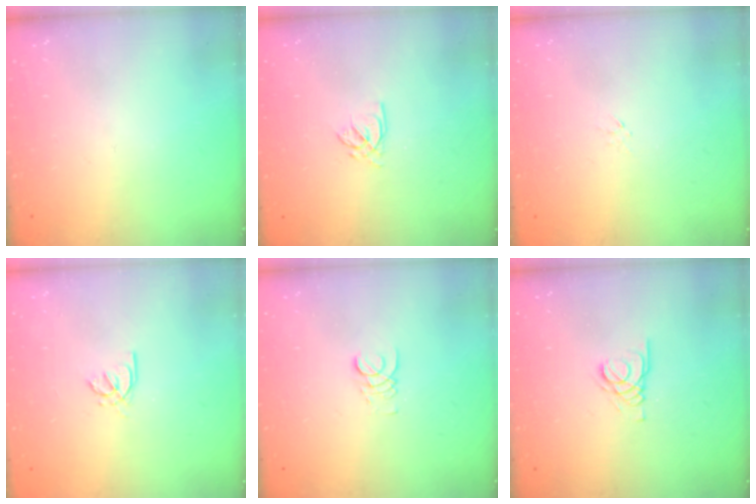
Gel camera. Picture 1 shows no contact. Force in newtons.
{"total": 2.2, "press": 2.2, "slide": 0.3}
{"total": 0.0}
{"total": 1.4, "press": 1.3, "slide": 0.4}
{"total": 3.4, "press": 3.4, "slide": 0.3}
{"total": 1.6, "press": 1.6, "slide": 0.2}